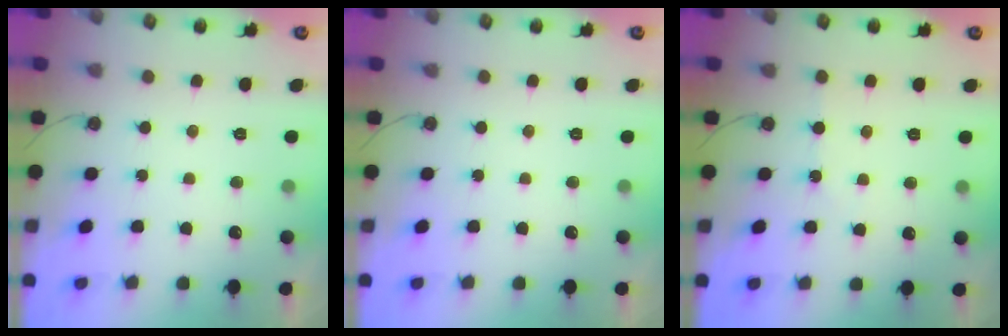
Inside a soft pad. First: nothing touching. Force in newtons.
{"total": 0.0}
{"total": 1.5, "press": 1.5, "slide": 0.3}